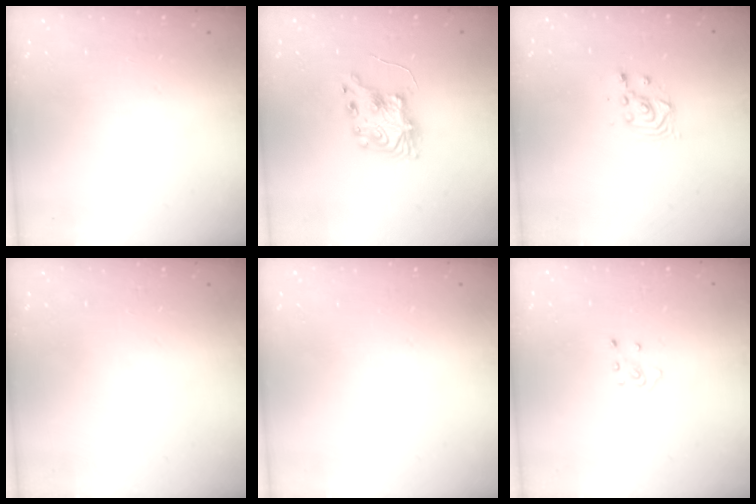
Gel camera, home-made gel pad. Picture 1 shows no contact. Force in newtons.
{"total": 8.4, "press": 8.4, "slide": 0.2}
{"total": 2.9, "press": 2.9, "slide": 0.1}
{"total": 0.0}
{"total": 0.0}
{"total": 2.9, "press": 2.9, "slide": 0.2}